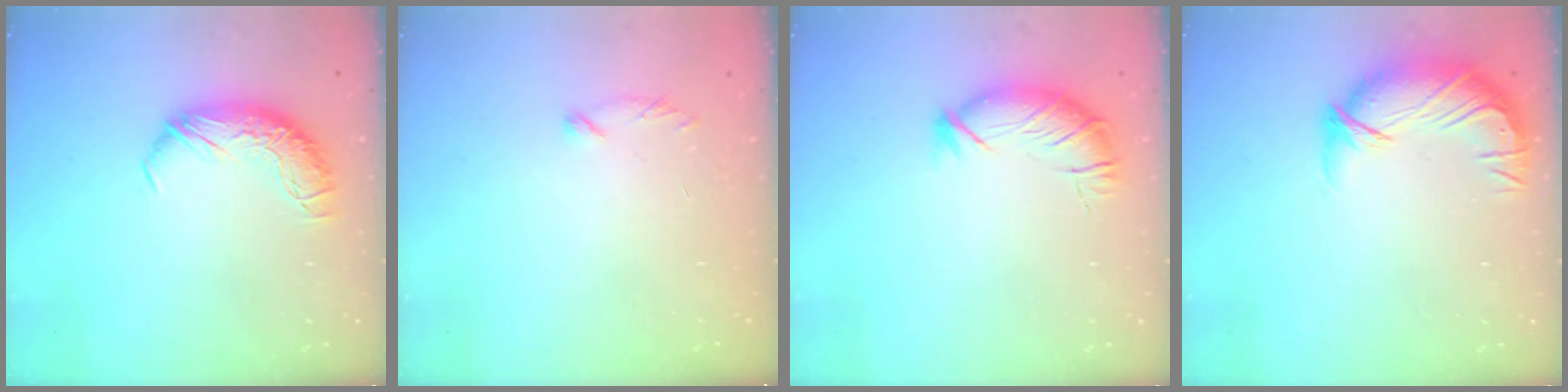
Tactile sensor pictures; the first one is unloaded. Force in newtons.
{"total": 7.0, "press": 6.9, "slide": 0.9}
{"total": 3.1, "press": 2.2, "slide": 2.2}
{"total": 3.1, "press": 2.2, "slide": 2.1}